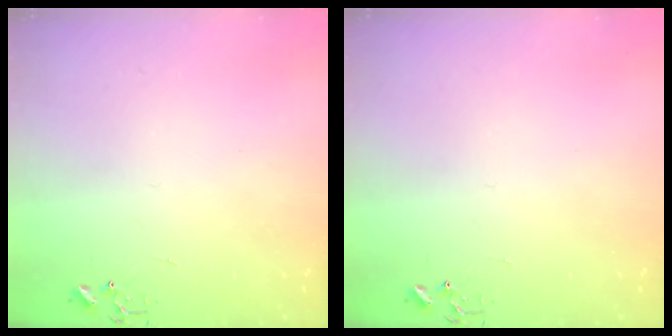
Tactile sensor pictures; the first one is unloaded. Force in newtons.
{"total": 0.0}